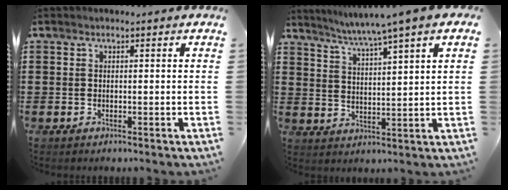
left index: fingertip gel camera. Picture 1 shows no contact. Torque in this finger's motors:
{"motor_torque": [1.44, -0.70, 0.84, 0.21]}